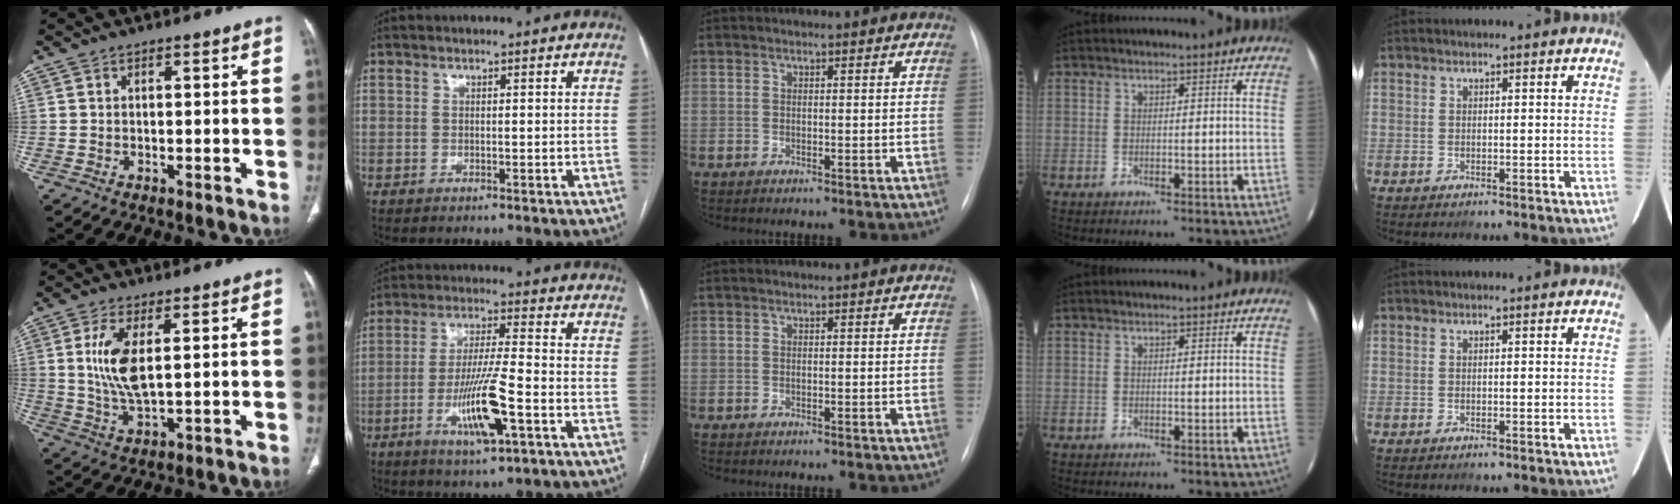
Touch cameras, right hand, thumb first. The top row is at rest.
{"thumb": {"total": 8.6, "force": [1.7, 3.2, 7.8], "torque": [-0.172, -0.016, 0.038]}, "index": {"total": 10.8, "force": [-4.1, 1.0, 10.0], "torque": [-0.190, -0.009, -0.072]}}